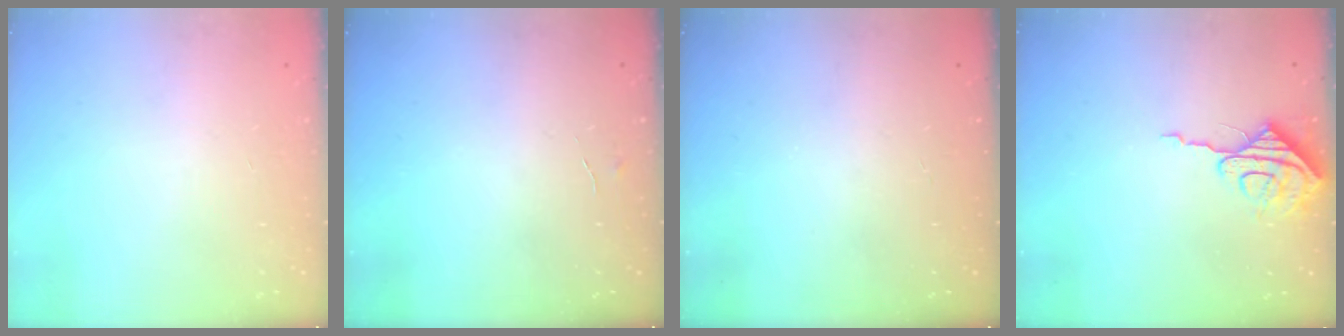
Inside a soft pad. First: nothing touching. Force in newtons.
{"total": 3.5, "press": 3.5, "slide": 0.4}
{"total": 0.0}
{"total": 8.2, "press": 8.2, "slide": 0.7}